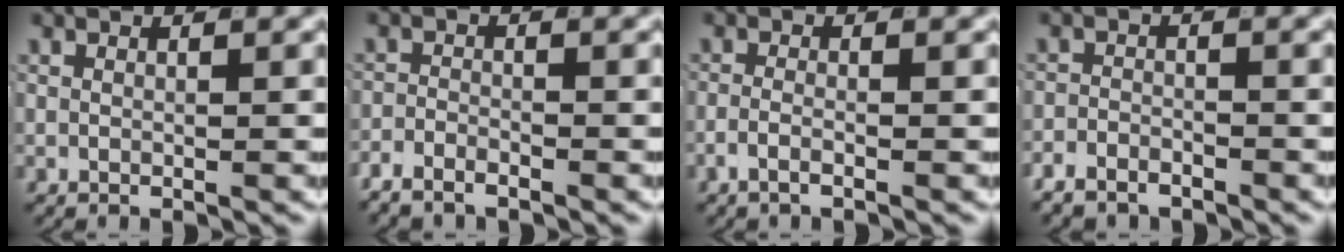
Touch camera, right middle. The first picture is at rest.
{"total": 2.6, "force": [-2.3, 0.9, 0.7], "torque": [-0.010, -0.003, -0.046]}
{"total": 1.8, "force": [-1.4, 0.3, 1.2], "torque": [-0.033, -0.007, -0.024]}
{"total": 2.8, "force": [-2.6, 1.1, 0.4], "torque": [-0.002, -0.004, -0.047]}